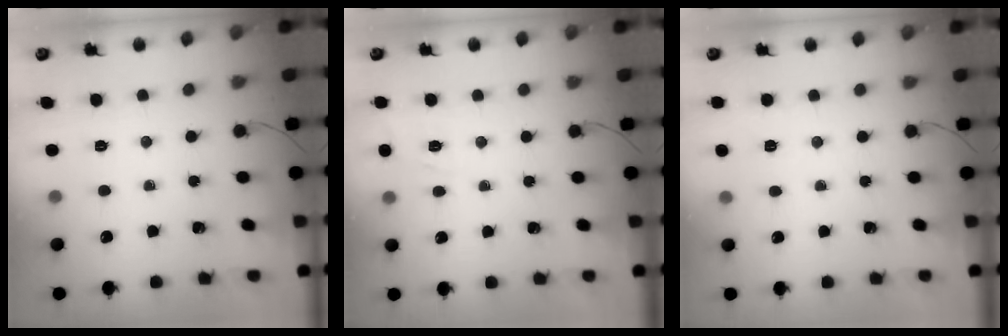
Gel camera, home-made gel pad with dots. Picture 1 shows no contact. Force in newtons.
{"total": 2.4, "press": 1.8, "slide": 1.5}
{"total": 3.1, "press": 2.7, "slide": 1.5}